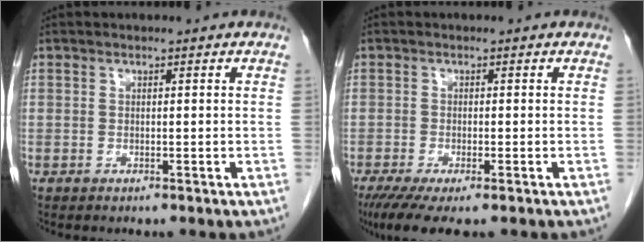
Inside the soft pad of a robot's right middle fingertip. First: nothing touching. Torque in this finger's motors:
{"motor_torque": [0.97, -0.75, 0.14, 0.05]}